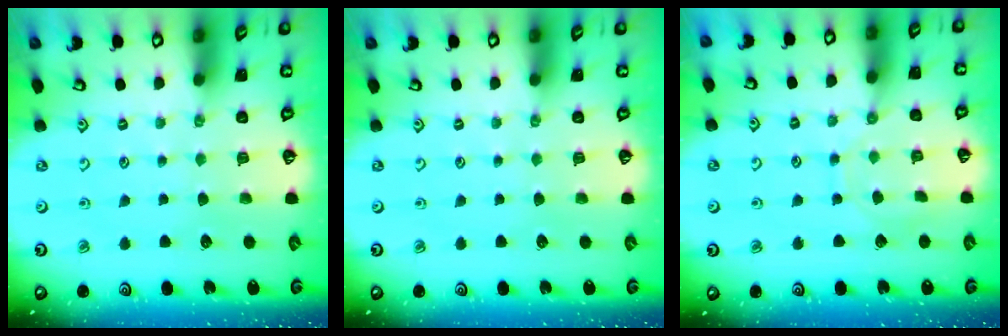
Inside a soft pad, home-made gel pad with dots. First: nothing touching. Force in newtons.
{"total": 0.0}
{"total": 8.0, "press": 8.0, "slide": 0.6}